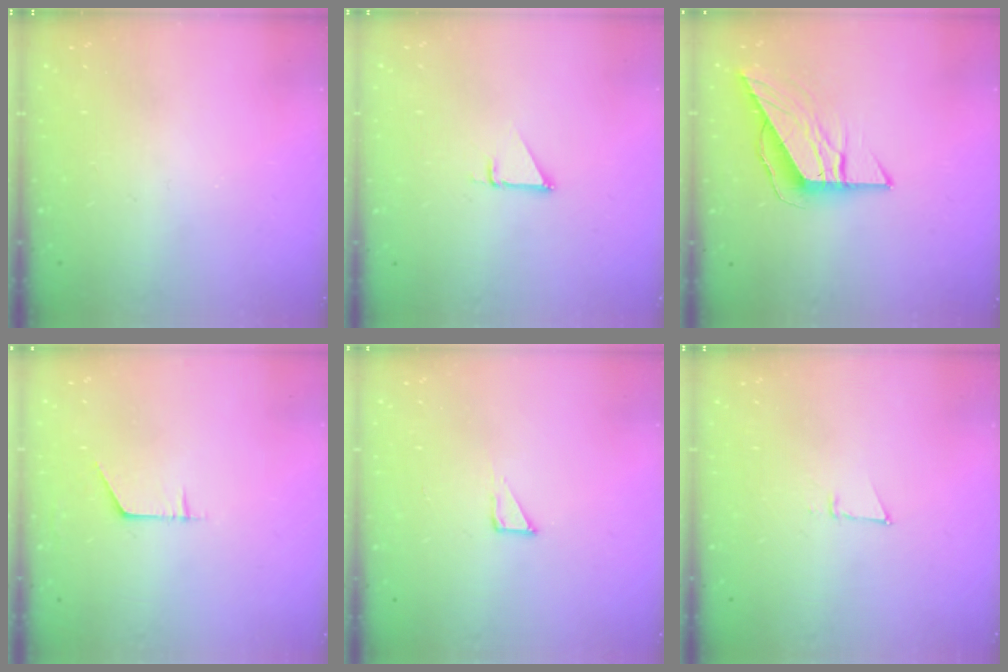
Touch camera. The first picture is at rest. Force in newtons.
{"total": 2.3, "press": 2.3, "slide": 0.1}
{"total": 8.7, "press": 8.7, "slide": 0.7}
{"total": 4.8, "press": 4.7, "slide": 0.4}
{"total": 2.3, "press": 2.3, "slide": 0.1}
{"total": 3.1, "press": 3.1, "slide": 0.7}